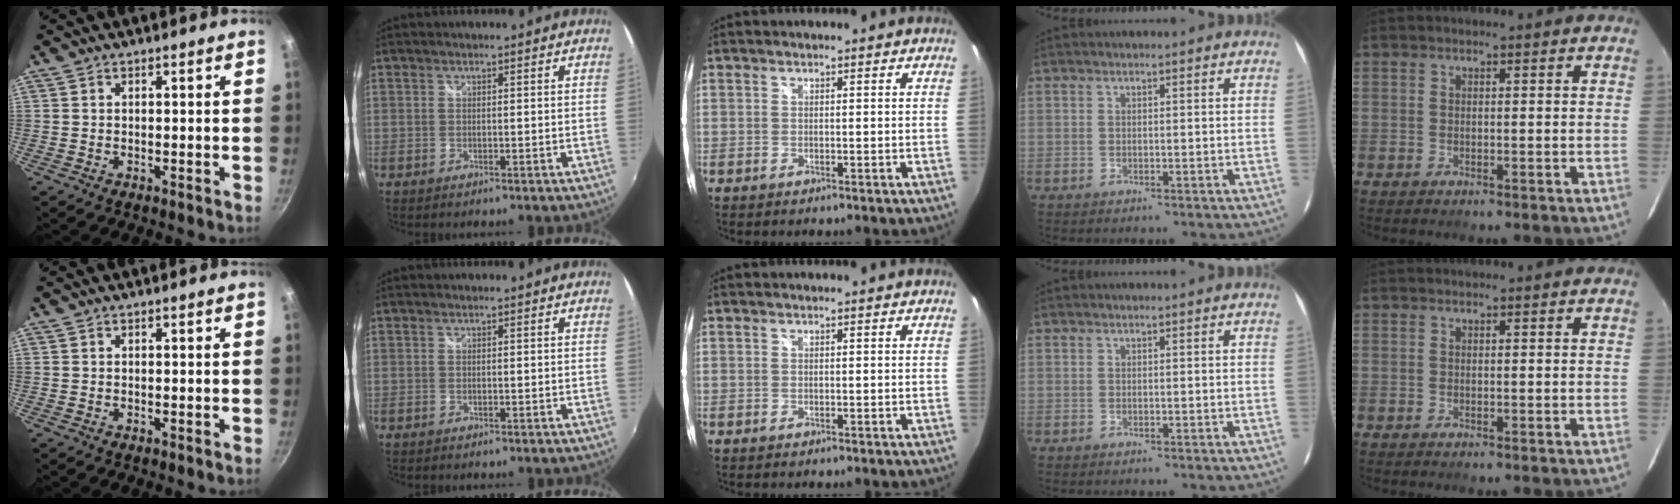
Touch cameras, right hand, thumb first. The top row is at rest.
{}